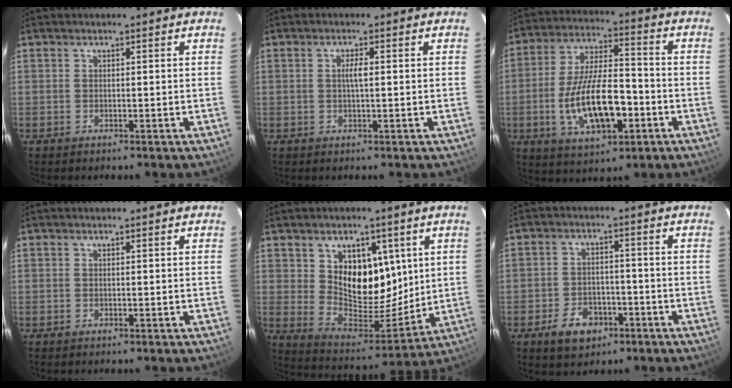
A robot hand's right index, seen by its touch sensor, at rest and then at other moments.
{"total": 2.0, "force": [0.2, 0.4, 1.9], "torque": [-0.035, 0.002, 0.002]}
{"total": 16.1, "force": [-4.8, 6.5, 14.0], "torque": [-0.275, 0.000, -0.074]}
{"total": 0.0}
{"total": 14.1, "force": [4.7, 9.6, 9.3], "torque": [-0.155, -0.010, 0.100]}
{"total": 7.9, "force": [-4.4, 5.3, 3.8], "torque": [-0.095, 0.012, -0.059]}